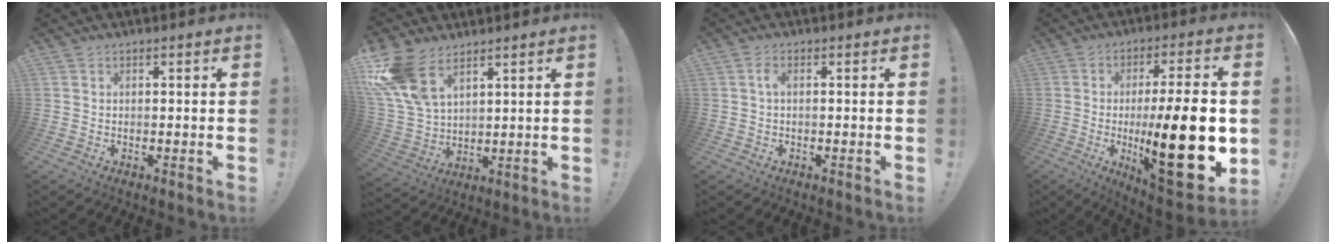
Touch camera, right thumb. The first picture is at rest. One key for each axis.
{"total": 14.3, "fx": 8.5, "fy": 8.2, "fz": 8.1, "tx": -0.163, "ty": -0.044, "tz": 0.166}
{"total": 2.0, "fx": -0.1, "fy": 0.6, "fz": 1.9, "tx": -0.037, "ty": 0.007, "tz": -0.004}
{"total": 26.3, "fx": -3.3, "fy": 6.8, "fz": 25.2, "tx": -0.405, "ty": -0.005, "tz": -0.045}